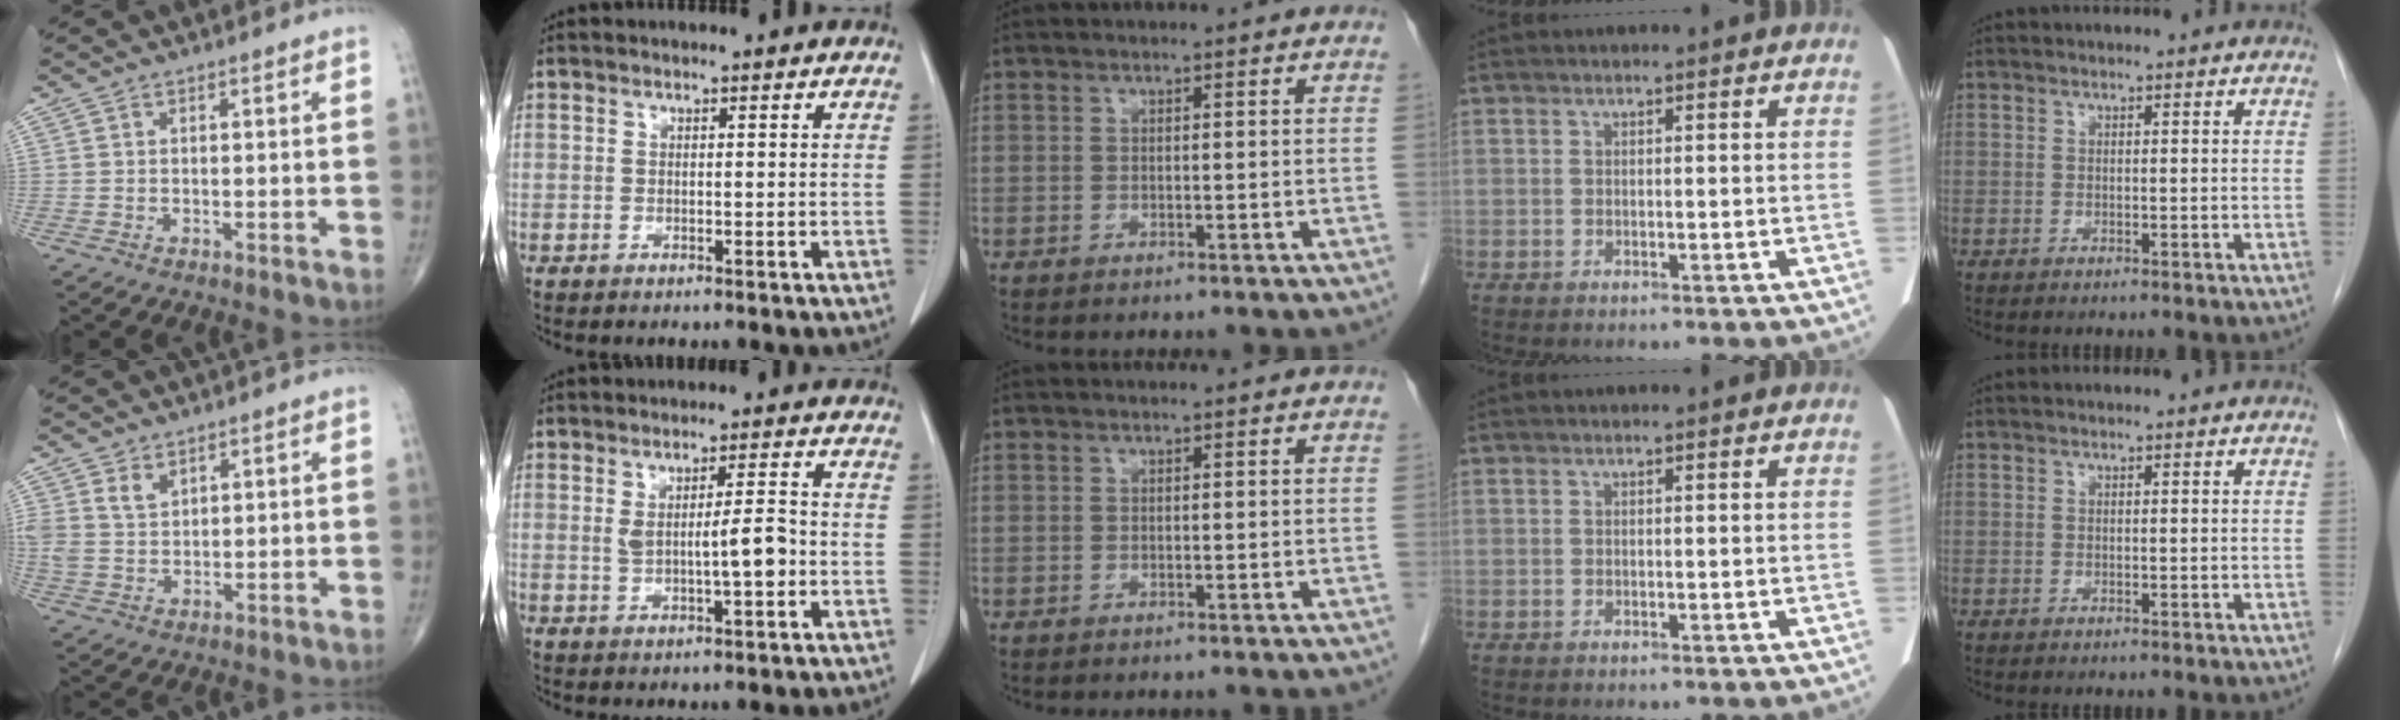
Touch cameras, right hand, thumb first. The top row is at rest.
{"thumb": {"total": 4.7, "force": [2.6, 3.0, 2.6], "torque": [-0.043, -0.011, 0.058]}, "index": {"total": 5.4, "force": [-0.4, 0.7, 5.4], "torque": [-0.091, 0.003, -0.002]}}